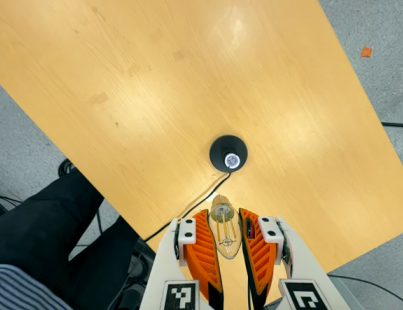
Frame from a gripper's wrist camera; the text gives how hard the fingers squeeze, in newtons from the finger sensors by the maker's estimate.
{"total": 22.0, "left": 27.3, "right": 16.8}